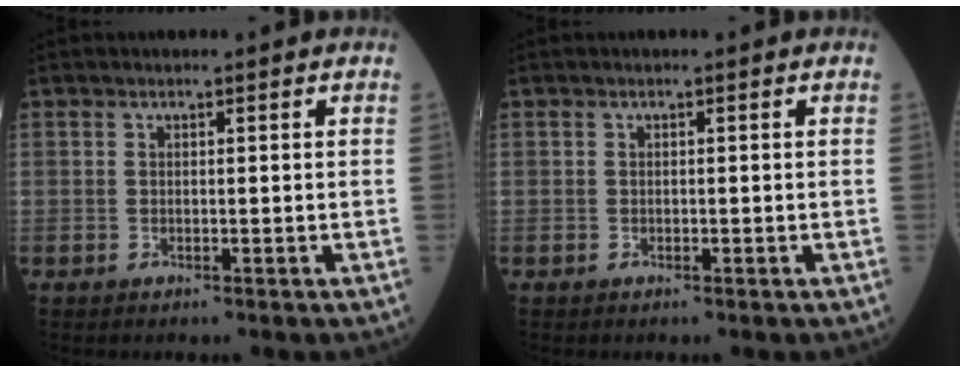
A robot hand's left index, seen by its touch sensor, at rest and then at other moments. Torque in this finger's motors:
{"motor_torque": [-0.22, -0.27, -0.10, -0.04]}